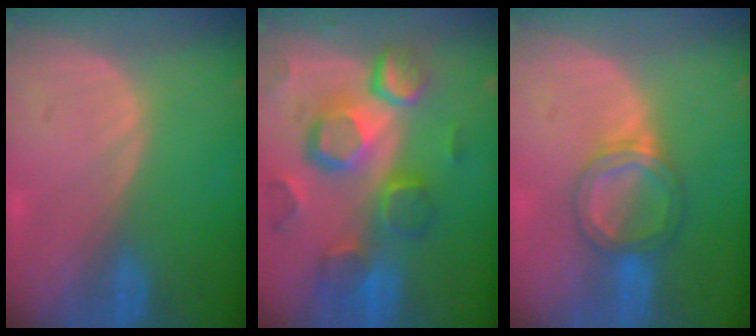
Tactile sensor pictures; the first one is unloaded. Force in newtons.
{"total": 12.3, "press": 10.6, "slide": 6.2}
{"total": 5.4, "press": 5.2, "slide": 1.7}